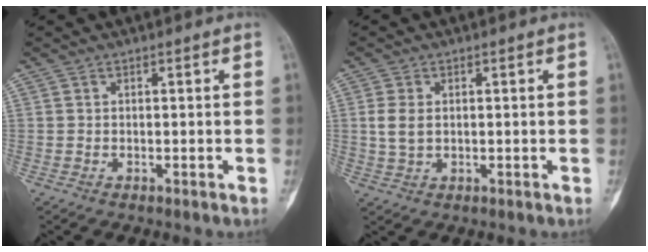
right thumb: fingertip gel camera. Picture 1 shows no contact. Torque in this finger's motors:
{"motor_torque": [0.47, 0.54, 0.32, -0.12, 0.09]}